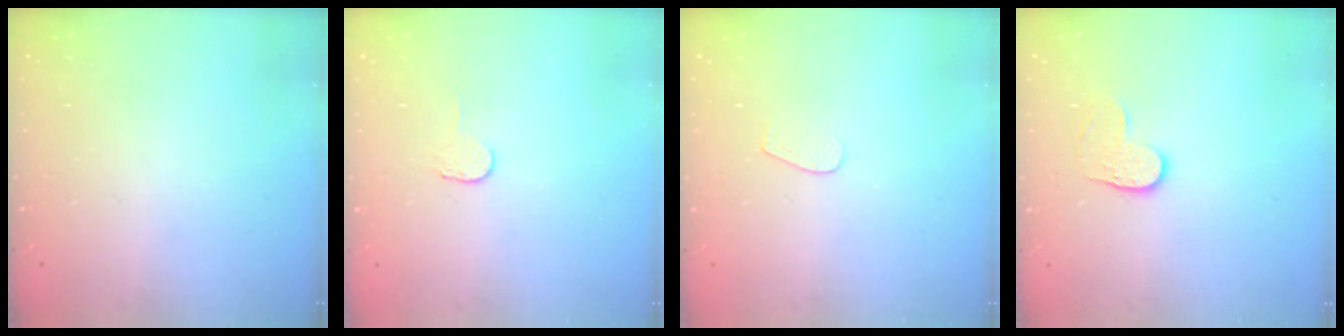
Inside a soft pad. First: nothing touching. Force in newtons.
{"total": 2.3, "press": 2.3, "slide": 0.2}
{"total": 3.7, "press": 3.7, "slide": 0.3}
{"total": 4.3, "press": 4.3, "slide": 0.5}